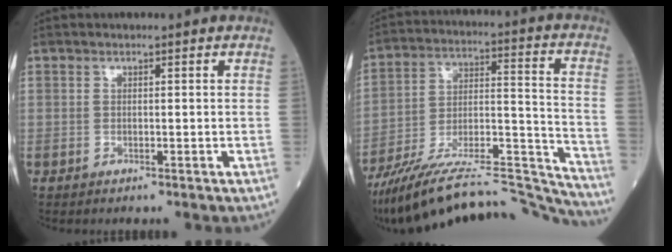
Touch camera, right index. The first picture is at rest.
{"total": 26.2, "force": [-24.5, 1.2, 9.1], "torque": [-0.118, 0.016, -0.378]}